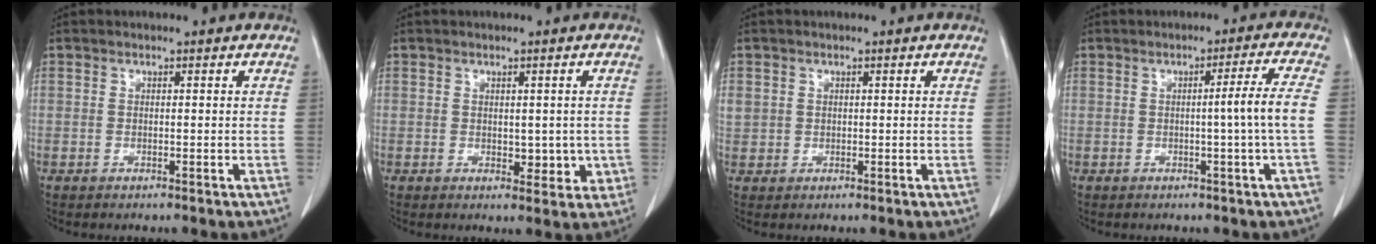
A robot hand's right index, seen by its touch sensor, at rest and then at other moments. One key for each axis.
{"total": 3.6, "fx": -0.2, "fy": 2.2, "fz": 2.9, "tx": -0.025, "ty": -0.002, "tz": 0.005}
{"total": 2.5, "fx": 0.7, "fy": 2.3, "fz": 0.7, "tx": -0.023, "ty": 0.013, "tz": 0.021}
{"total": 5.1, "fx": -0.6, "fy": -1.6, "fz": 4.8, "tx": -0.066, "ty": 0.001, "tz": -0.008}